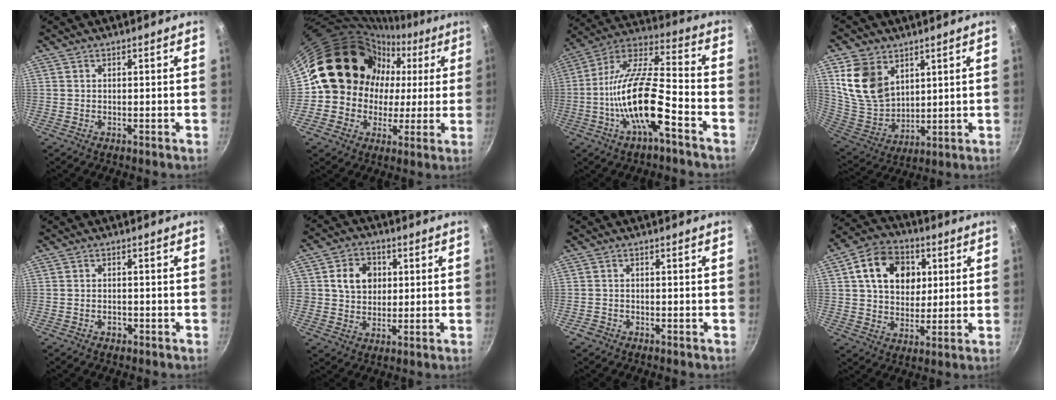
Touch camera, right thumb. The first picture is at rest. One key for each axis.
{"total": 21.1, "fx": 2.7, "fy": 18.7, "fz": 9.5, "tx": -0.129, "ty": 0.040, "tz": 0.043}
{"total": 18.1, "fx": -6.7, "fy": 5.7, "fz": 15.8, "tx": -0.289, "ty": 0.046, "tz": -0.138}
{"total": 13.4, "fx": 5.8, "fy": 9.6, "fz": 7.4, "tx": -0.114, "ty": -0.032, "tz": 0.132}
{"total": 1.7, "fx": -0.9, "fy": 1.2, "fz": 0.9, "tx": -0.013, "ty": 0.009, "tz": -0.013}
{"total": 7.8, "fx": 1.6, "fy": 6.7, "fz": 3.7, "tx": -0.030, "ty": 0.004, "tz": 0.021}
{"total": 1.7, "fx": -1.1, "fy": 1.2, "fz": 0.4, "tx": -0.013, "ty": 0.013, "tz": -0.018}
{"total": 14.6, "fx": 4.0, "fy": 11.2, "fz": 8.5, "tx": -0.110, "ty": 0.007, "tz": 0.059}